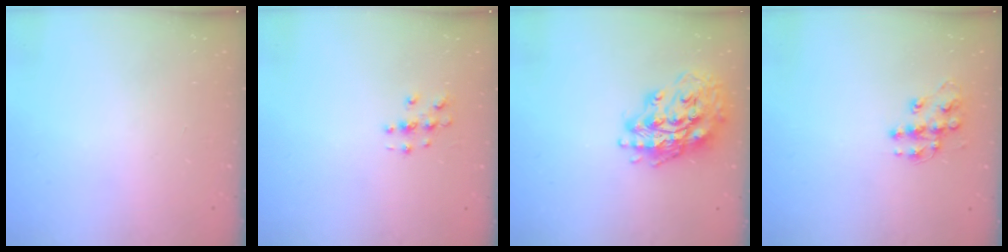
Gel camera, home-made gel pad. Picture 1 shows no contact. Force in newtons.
{"total": 2.8, "press": 2.8, "slide": 0.3}
{"total": 17.6, "press": 17.5, "slide": 2.3}
{"total": 10.8, "press": 10.8, "slide": 0.6}